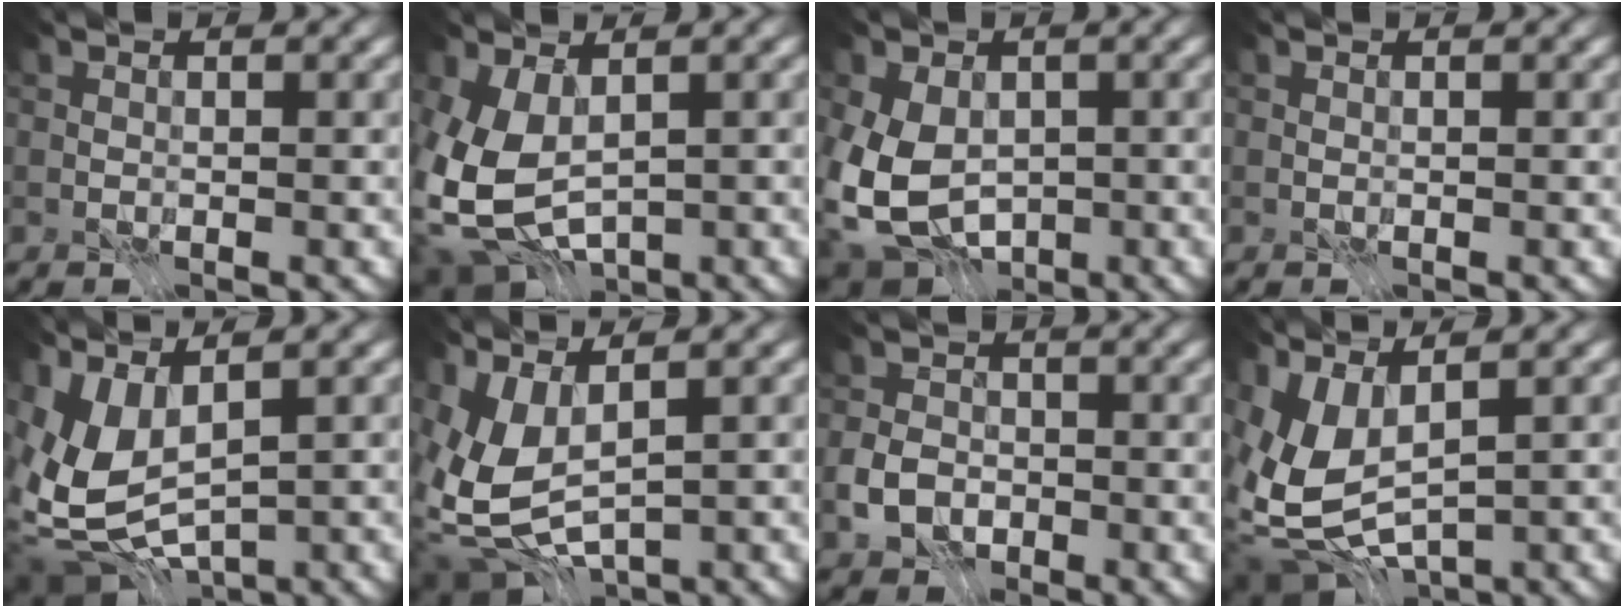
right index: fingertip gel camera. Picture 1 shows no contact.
{"total": 7.2, "force": [-0.2, 4.6, 5.5], "torque": [-0.125, -0.021, 0.000]}
{"total": 8.4, "force": [-1.2, 6.1, 5.6], "torque": [-0.125, -0.021, -0.025]}
{"total": 0.0}
{"total": 8.9, "force": [-1.8, 5.0, 7.1], "torque": [-0.169, -0.016, -0.015]}
{"total": 7.5, "force": [-0.4, 4.2, 6.2], "torque": [-0.148, -0.017, 0.012]}
{"total": 3.1, "force": [-1.6, 2.3, 1.2], "torque": [-0.016, 0.001, -0.038]}
{"total": 8.2, "force": [-1.1, 4.5, 6.7], "torque": [-0.162, -0.015, 0.001]}